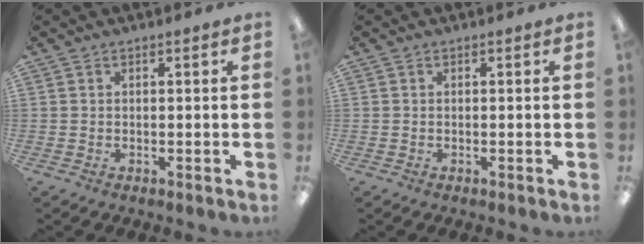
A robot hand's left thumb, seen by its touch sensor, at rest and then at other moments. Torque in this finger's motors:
{"motor_torque": [-0.07, -0.09, 0.06, 0.00, 0.00]}